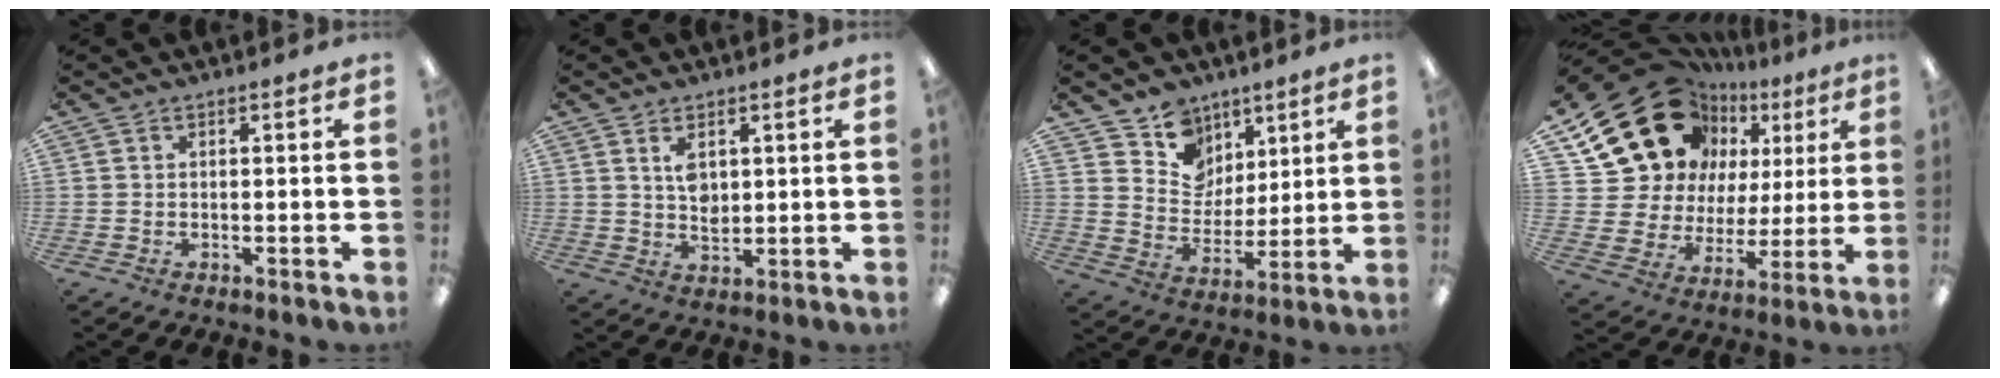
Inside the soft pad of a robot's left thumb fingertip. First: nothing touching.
{"total": 4.7, "force": [2.2, 2.7, 3.2], "torque": [-0.046, -0.007, 0.034]}
{"total": 11.4, "force": [7.4, 8.6, 1.4], "torque": [-0.031, -0.064, 0.144]}
{"total": 22.3, "force": [12.6, 15.6, 9.7], "torque": [-0.192, -0.075, 0.247]}